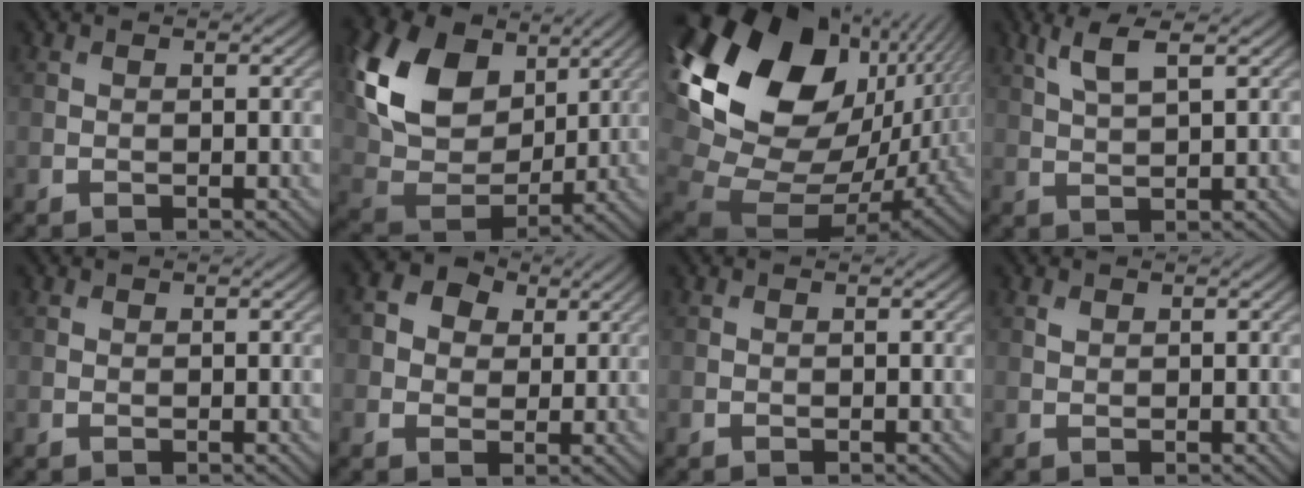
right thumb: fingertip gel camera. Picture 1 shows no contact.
{"total": 15.1, "force": [5.9, 10.2, 9.4], "torque": [-0.221, 0.016, 0.112]}
{"total": 21.4, "force": [6.8, 13.1, 15.5], "torque": [-0.340, -0.004, 0.158]}
{"total": 4.3, "force": [2.5, 0.9, 3.4], "torque": [-0.083, 0.006, 0.053]}
{"total": 0.0}
{"total": 5.5, "force": [1.7, 4.5, 2.6], "torque": [-0.075, 0.015, 0.014]}
{"total": 0.0}
{"total": 0.6, "force": [0.4, 0.3, 0.3], "torque": [-0.010, 0.000, 0.010]}